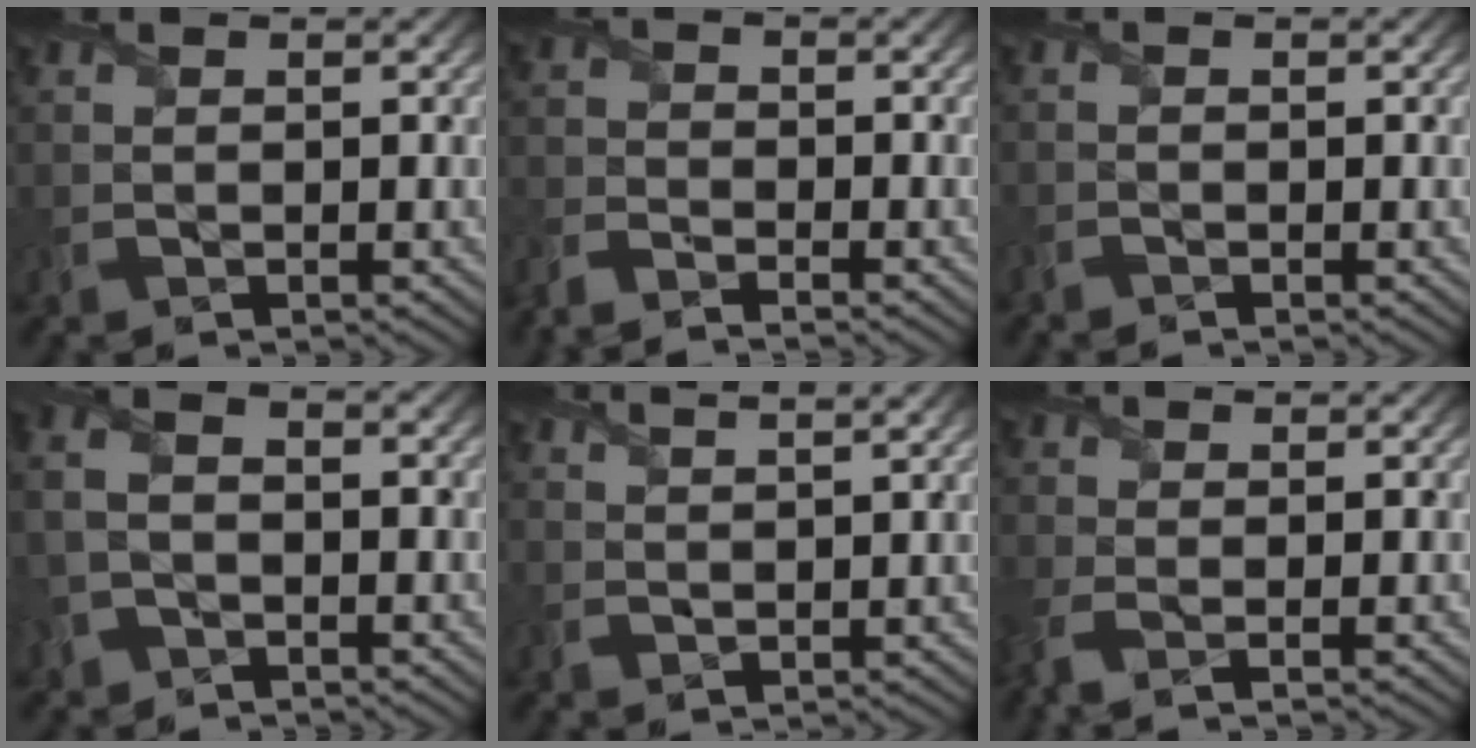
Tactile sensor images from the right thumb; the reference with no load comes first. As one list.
[{"total": 3.9, "force": [-3.7, 0.6, 1.2], "torque": [-0.036, -0.010, -0.087]}, {"total": 0.9, "force": [-0.9, 0.1, 0.1], "torque": [-0.005, -0.002, -0.019]}, {"total": 5.7, "force": [-1.1, 3.9, 4.1], "torque": [-0.112, 0.011, -0.017]}, {"total": 3.6, "force": [3.2, 0.1, 1.6], "torque": [-0.025, 0.002, 0.048]}, {"total": 3.3, "force": [-1.3, 1.4, 2.7], "torque": [-0.079, -0.003, -0.035]}]